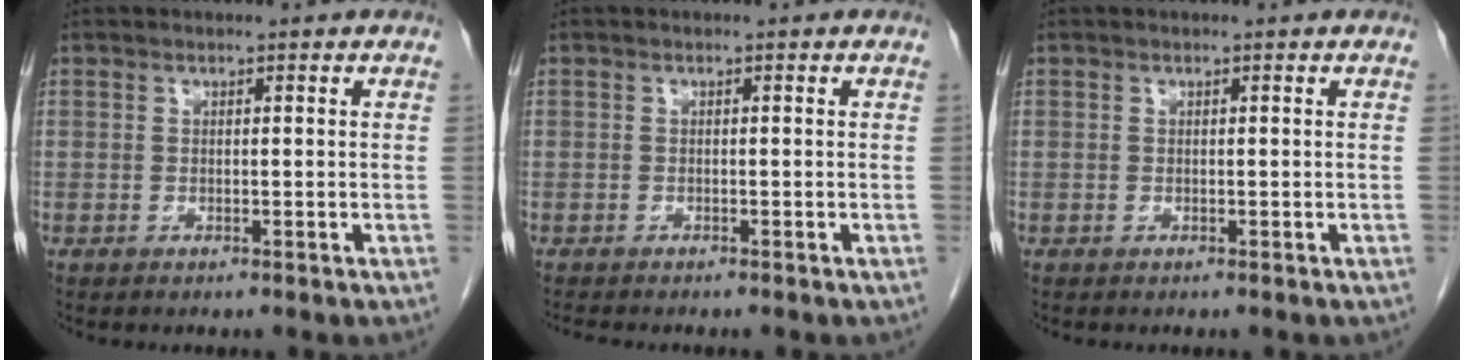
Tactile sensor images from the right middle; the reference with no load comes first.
{"total": 2.0, "force": [-1.8, 0.4, 0.8], "torque": [-0.017, -0.005, -0.025]}
{"total": 0.0}